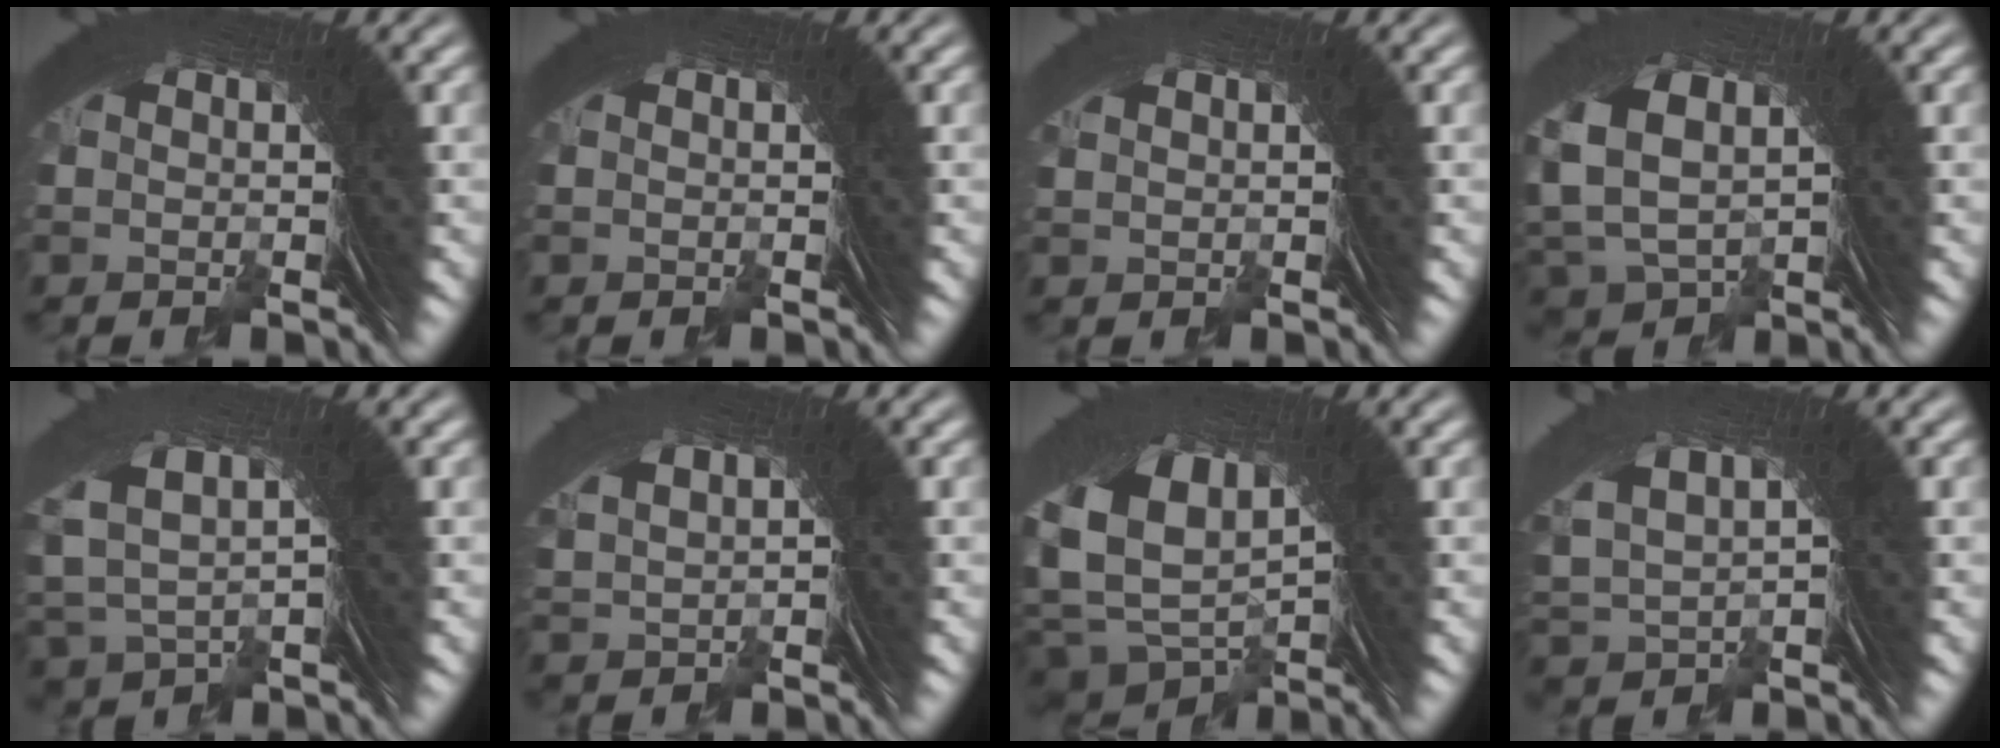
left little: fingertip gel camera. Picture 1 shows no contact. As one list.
[{"total": 0.0}, {"total": 0.7, "force": [0.5, -0.4, -0.3], "torque": [0.016, 0.002, 0.013]}, {"total": 5.8, "force": [-0.1, 5.1, 2.8], "torque": [-0.096, -0.034, 0.016]}, {"total": 6.4, "force": [2.1, 4.7, 3.9], "torque": [-0.096, -0.001, 0.035]}, {"total": 1.7, "force": [1.1, 1.1, 0.6], "torque": [-0.015, 0.000, 0.031]}, {"total": 7.8, "force": [1.2, 6.0, 4.9], "torque": [-0.125, -0.033, 0.039]}, {"total": 5.8, "force": [2.3, 4.4, 3.1], "torque": [-0.080, 0.008, 0.039]}]